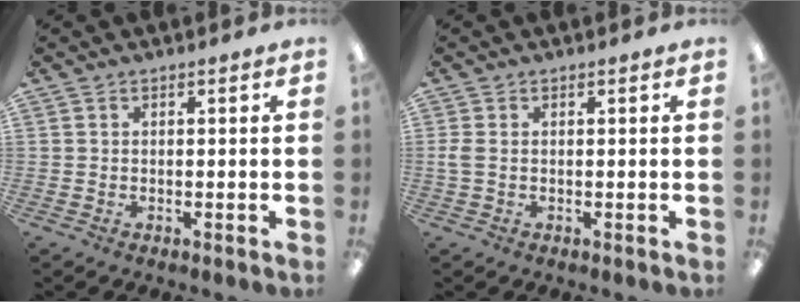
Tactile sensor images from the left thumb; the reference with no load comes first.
{"total": 1.8, "force": [0.1, 0.8, 1.7], "torque": [-0.034, 0.004, 0.001]}